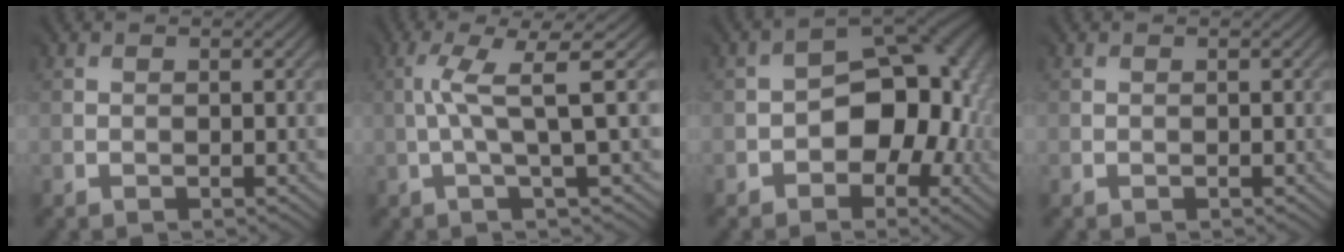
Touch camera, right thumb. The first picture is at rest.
{"total": 5.8, "force": [0.2, 0.4, 5.8], "torque": [-0.108, 0.017, 0.006]}
{"total": 10.1, "force": [-2.0, 6.8, 7.2], "torque": [-0.069, 0.003, -0.036]}
{"total": 0.0}